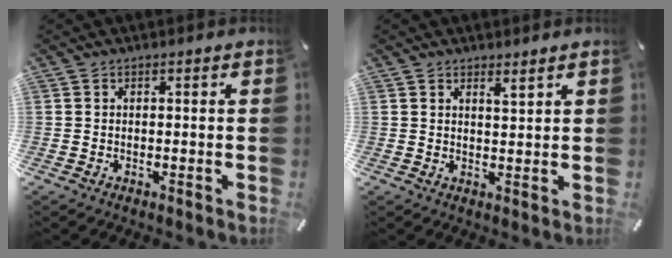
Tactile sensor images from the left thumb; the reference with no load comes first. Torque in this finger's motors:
{"motor_torque": [0.20, 0.16, 0.07, -0.22, 0.03]}